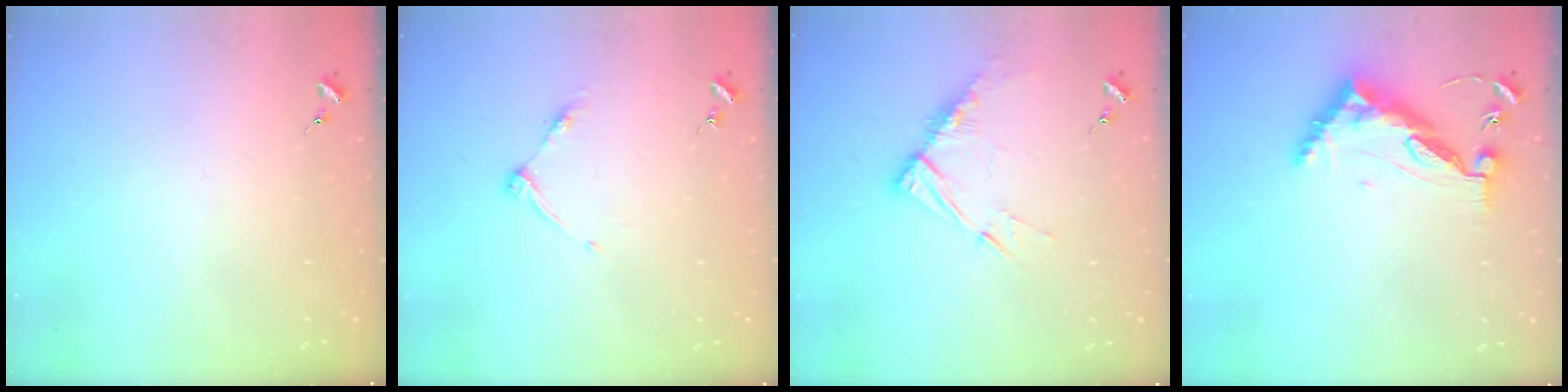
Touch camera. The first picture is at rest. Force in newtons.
{"total": 6.0, "press": 6.0, "slide": 0.7}
{"total": 10.5, "press": 10.4, "slide": 1.0}
{"total": 10.3, "press": 10.2, "slide": 1.0}